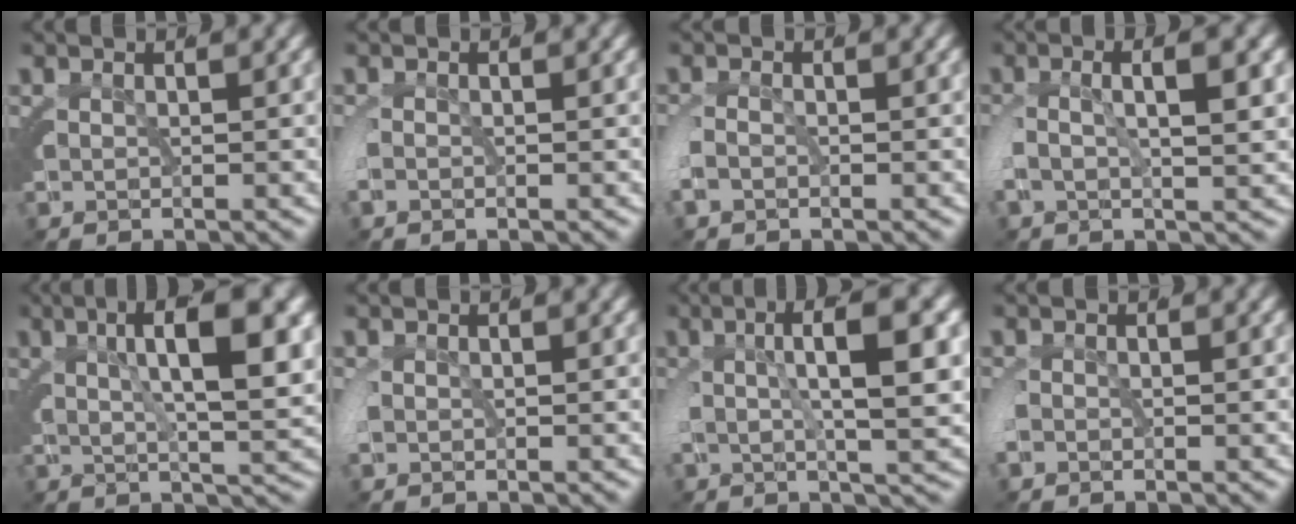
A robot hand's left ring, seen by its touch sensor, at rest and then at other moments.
{"total": 1.4, "force": [-0.9, 1.1, 0.4], "torque": [-0.024, -0.007, -0.014]}
{"total": 1.9, "force": [-1.1, 1.5, 0.5], "torque": [-0.029, -0.008, -0.020]}
{"total": 2.7, "force": [-0.3, 1.0, 2.5], "torque": [-0.046, 0.003, -0.003]}
{"total": 6.6, "force": [2.4, 1.2, 6.0], "torque": [-0.087, 0.015, 0.037]}
{"total": 1.1, "force": [-0.5, 0.9, 0.2], "torque": [-0.021, -0.008, -0.006]}
{"total": 5.3, "force": [1.3, 1.1, 5.0], "torque": [-0.078, 0.010, 0.018]}
{"total": 1.8, "force": [-0.8, 1.5, 0.4], "torque": [-0.026, -0.006, -0.016]}